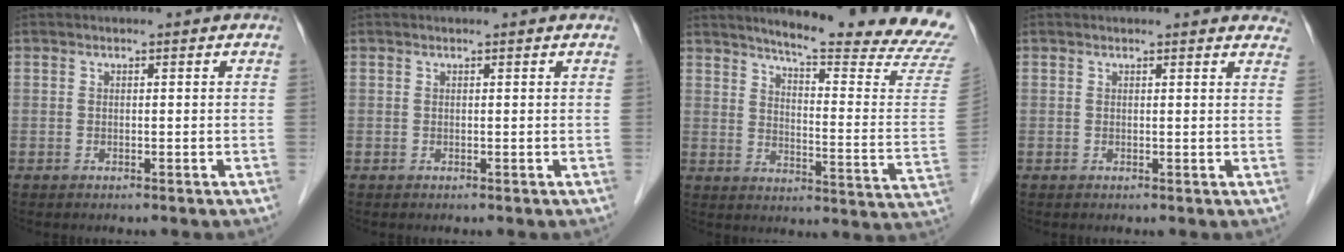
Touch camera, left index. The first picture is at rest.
{"total": 0.8, "force": [0.7, 0.3, 0.1], "torque": [-0.001, 0.007, 0.010]}
{"total": 22.5, "force": [20.5, -0.7, 9.1], "torque": [-0.124, -0.118, 0.247]}
{"total": 8.0, "force": [7.4, 2.3, 1.5], "torque": [0.022, -0.003, 0.057]}